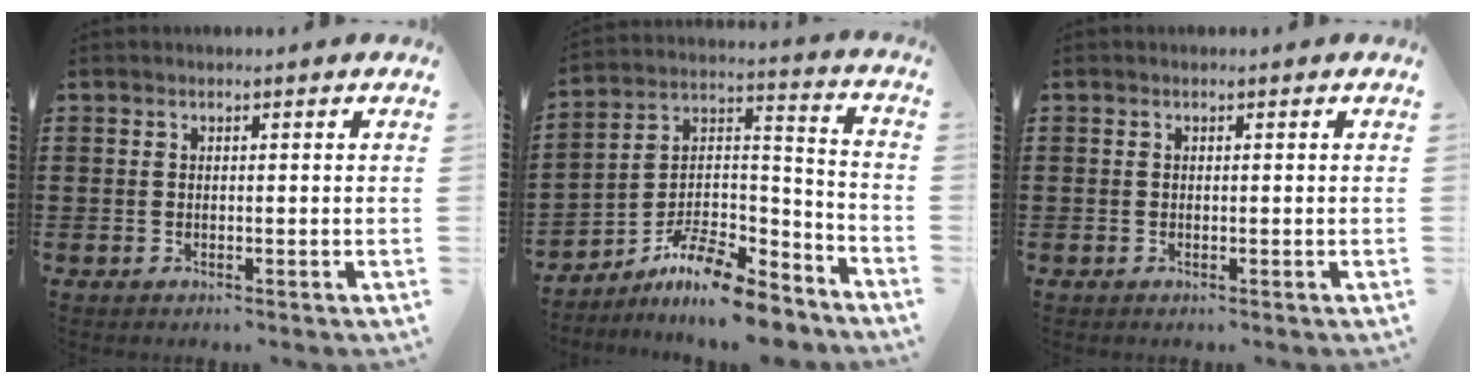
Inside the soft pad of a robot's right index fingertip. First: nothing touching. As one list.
[{"total": 11.1, "force": [-9.6, 2.6, 5.1], "torque": [-0.089, 0.030, -0.188]}, {"total": 0.0}]